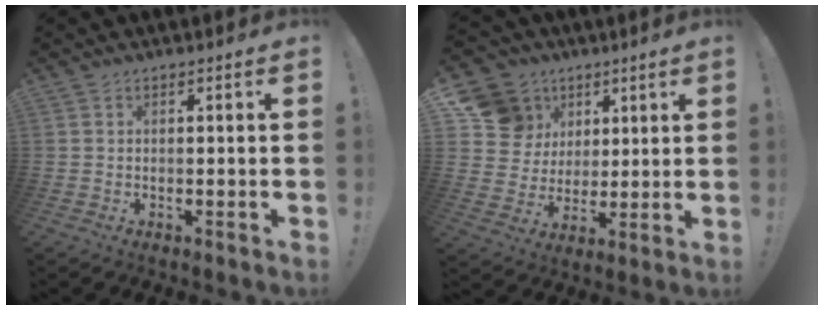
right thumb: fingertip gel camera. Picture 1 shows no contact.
{"total": 14.0, "force": [5.7, 12.1, 4.1], "torque": [-0.064, -0.018, 0.128]}